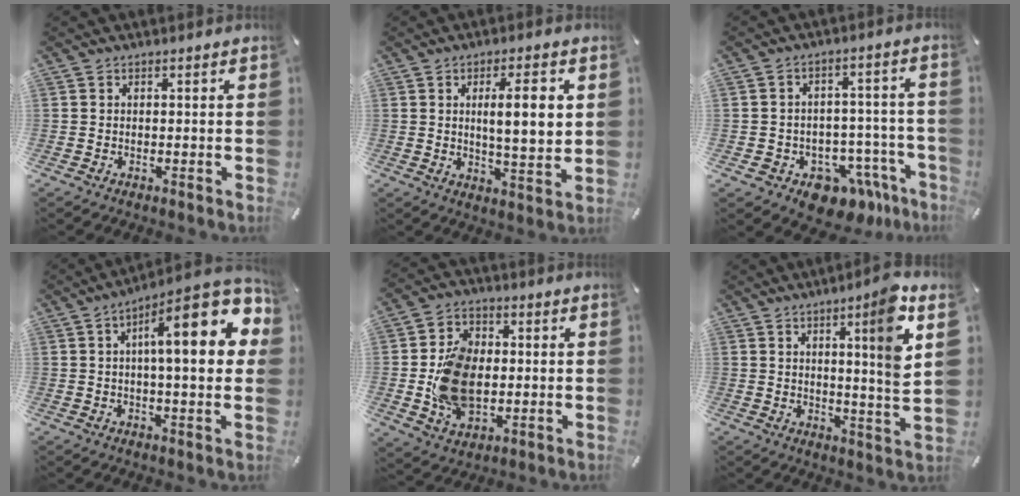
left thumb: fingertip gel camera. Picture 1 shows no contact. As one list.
[{"total": 10.4, "force": [2.4, 2.7, 9.8], "torque": [-0.146, -0.005, 0.029]}, {"total": 10.1, "force": [-6.2, 6.9, 4.2], "torque": [-0.041, 0.035, -0.095]}, {"total": 20.7, "force": [6.1, 6.2, 18.8], "torque": [-0.270, -0.027, 0.084]}, {"total": 13.2, "force": [-0.9, 9.8, 8.8], "torque": [-0.193, 0.013, -0.011]}, {"total": 11.9, "force": [5.4, 0.3, 10.6], "torque": [-0.153, -0.034, 0.073]}]